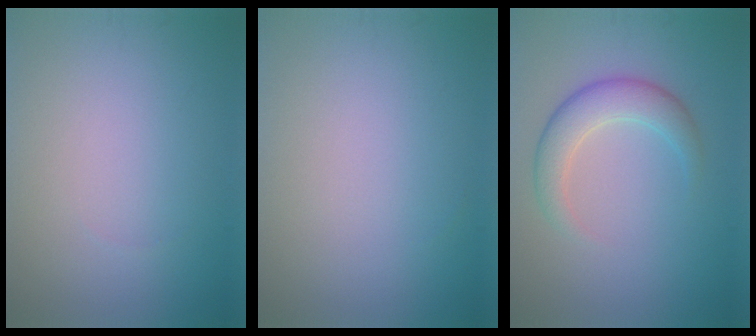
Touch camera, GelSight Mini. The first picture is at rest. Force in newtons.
{"total": 0.0}
{"total": 3.1, "press": 3.1, "slide": 0.2}